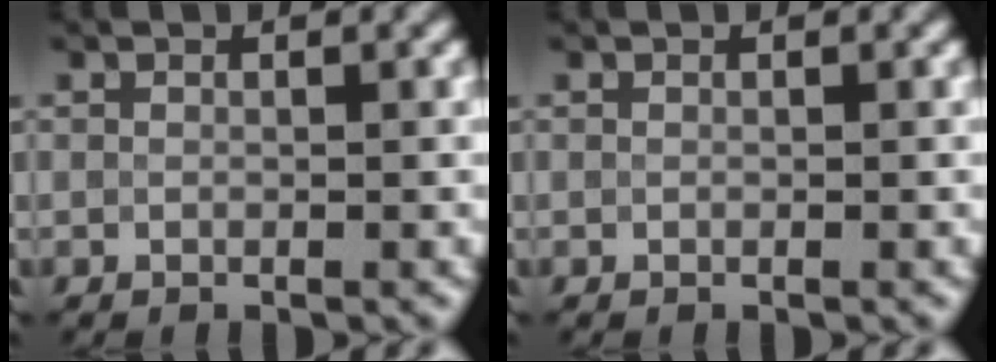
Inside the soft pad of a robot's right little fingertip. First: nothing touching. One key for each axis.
{"total": 0.0}